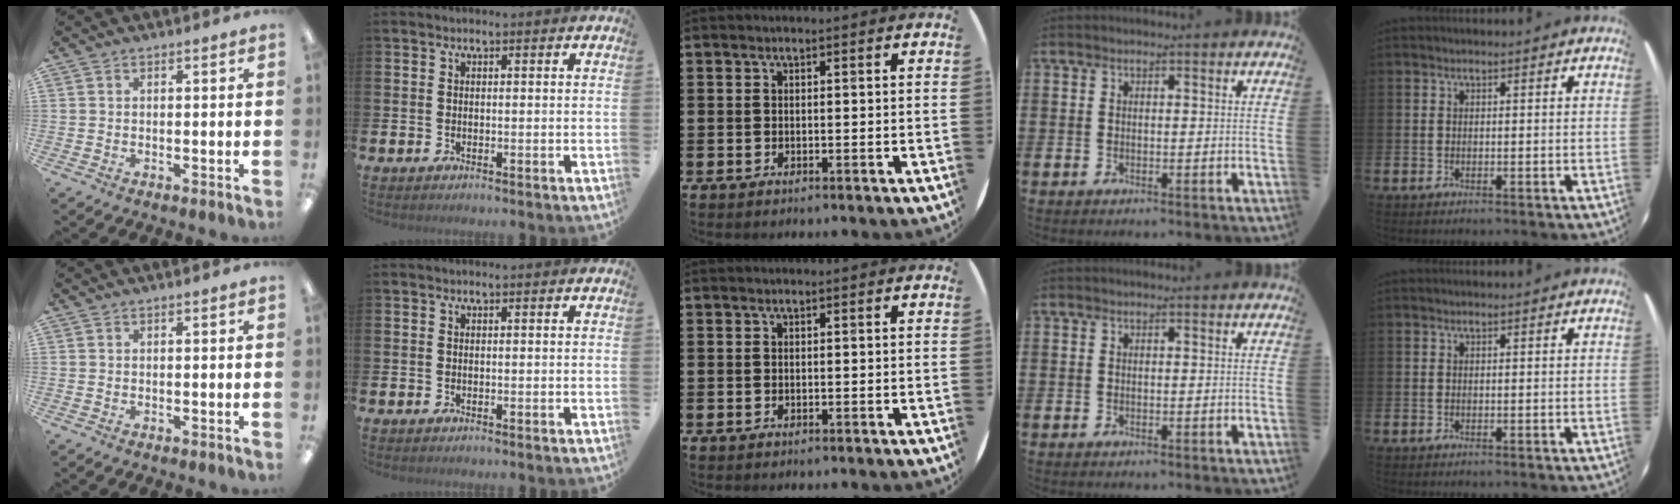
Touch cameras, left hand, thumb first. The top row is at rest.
{}